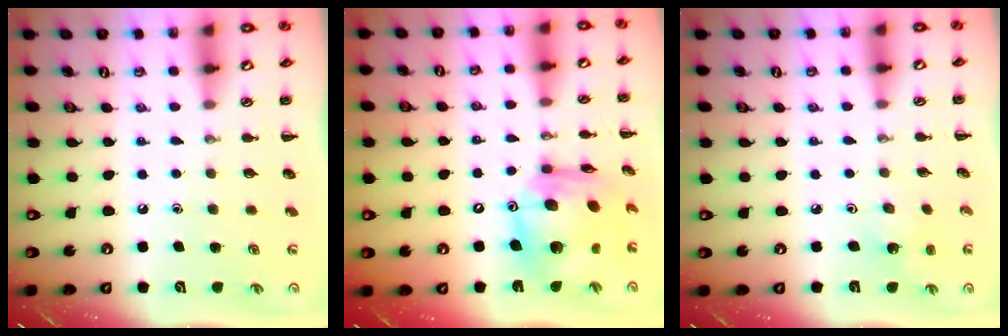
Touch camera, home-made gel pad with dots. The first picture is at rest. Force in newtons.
{"total": 14.5, "press": 13.7, "slide": 4.8}
{"total": 1.6, "press": 1.5, "slide": 0.5}